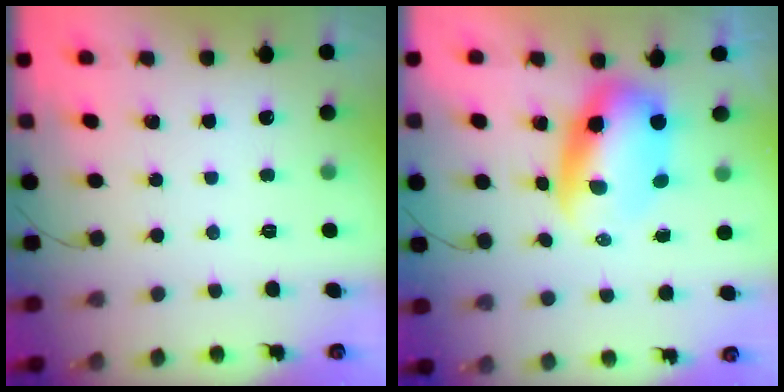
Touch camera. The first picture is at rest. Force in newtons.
{"total": 7.9, "press": 7.6, "slide": 2.1}